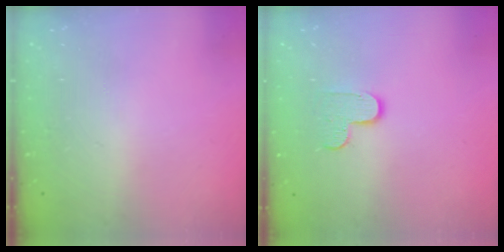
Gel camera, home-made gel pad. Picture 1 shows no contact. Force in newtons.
{"total": 6.2, "press": 6.2, "slide": 0.3}